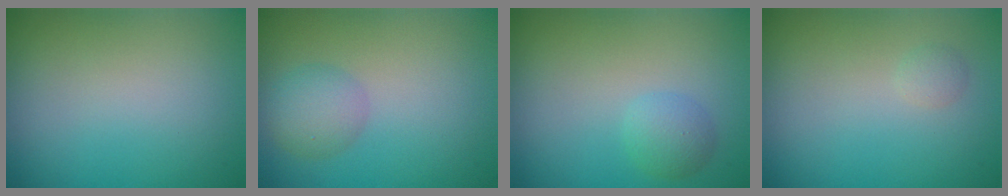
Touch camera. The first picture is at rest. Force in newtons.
{"total": 2.6, "press": 2.6, "slide": 0.0}
{"total": 1.7, "press": 1.7, "slide": 0.1}
{"total": 0.7, "press": 0.7, "slide": 0.0}